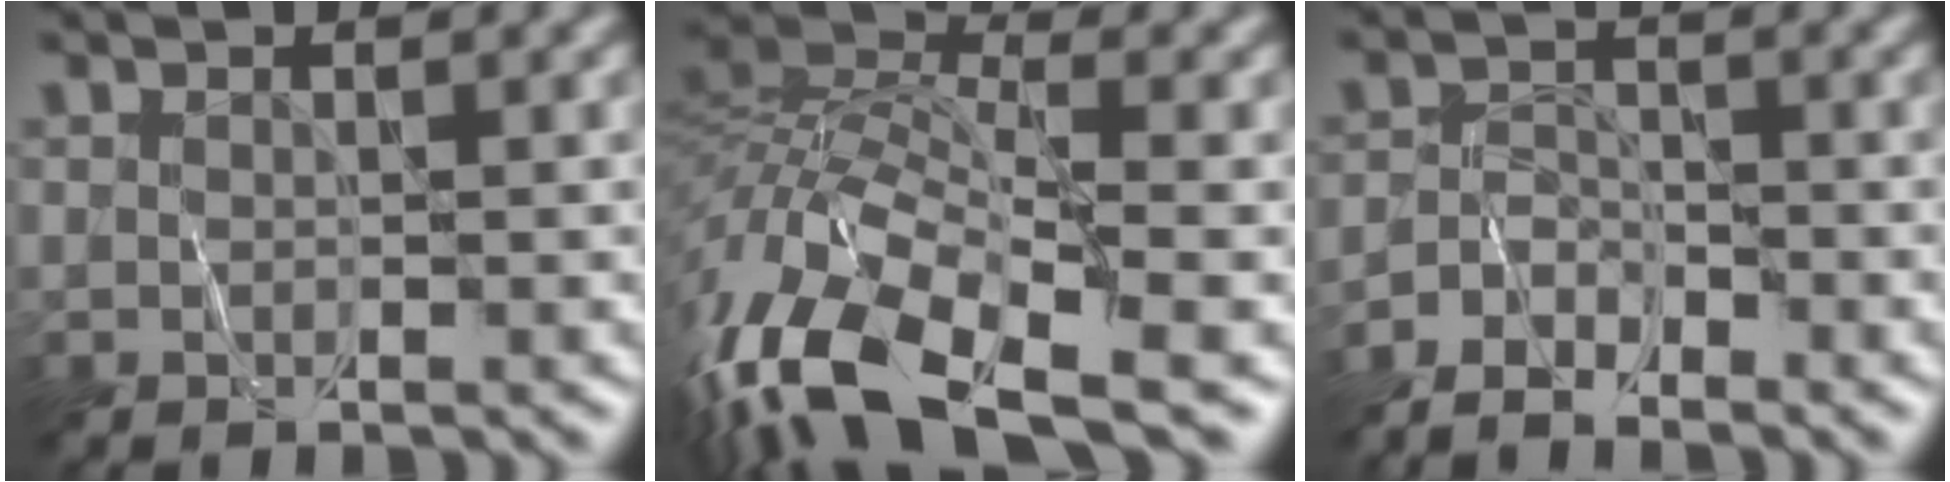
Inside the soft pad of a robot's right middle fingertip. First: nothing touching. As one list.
[{"total": 13.2, "force": [-6.5, 6.1, 9.8], "torque": [-0.206, 0.000, -0.132]}, {"total": 2.7, "force": [-2.5, 1.0, 0.8], "torque": [-0.014, 0.001, -0.054]}]